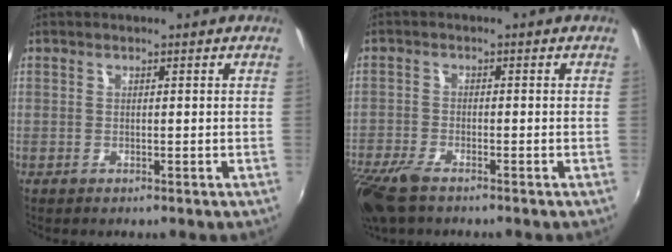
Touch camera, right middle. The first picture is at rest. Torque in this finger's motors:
{"motor_torque": [0.43, -0.40, 0.15, 0.10]}